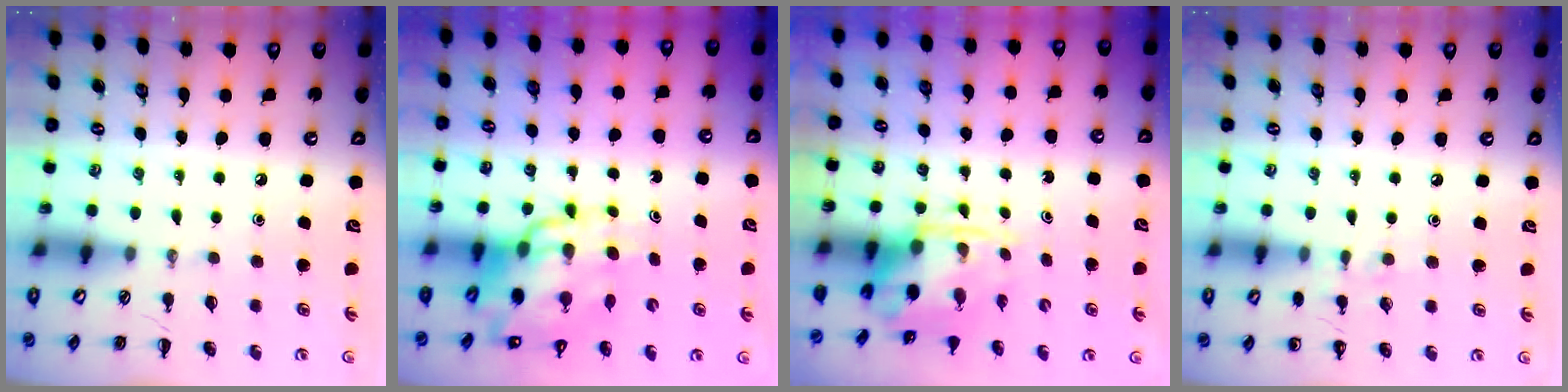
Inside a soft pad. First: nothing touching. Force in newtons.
{"total": 16.1, "press": 15.4, "slide": 4.6}
{"total": 3.8, "press": 3.7, "slide": 0.8}
{"total": 6.3, "press": 6.0, "slide": 1.9}